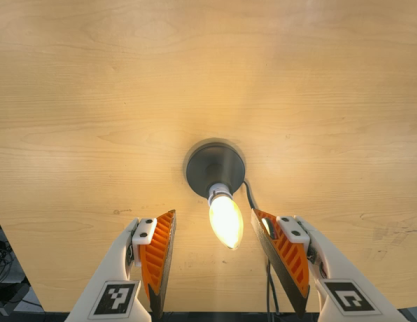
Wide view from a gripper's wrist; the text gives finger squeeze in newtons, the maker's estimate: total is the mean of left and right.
{"total": 0.0}